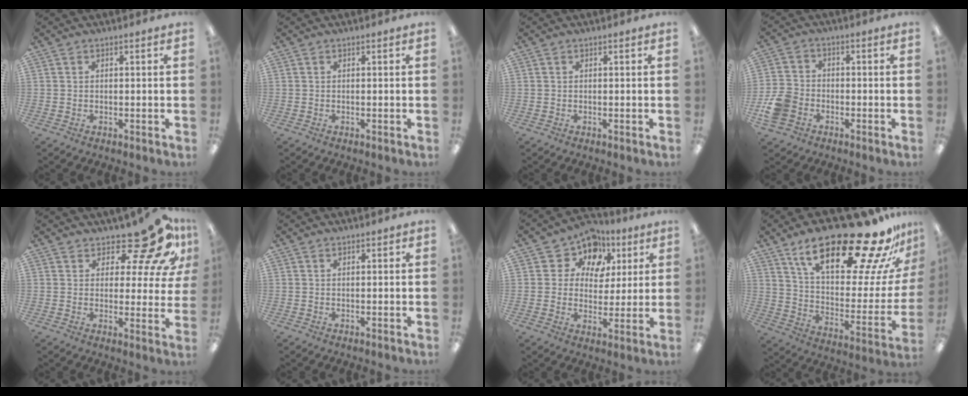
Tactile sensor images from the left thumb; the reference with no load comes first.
{"total": 0.0}
{"total": 0.0}
{"total": 7.3, "force": [-3.2, 5.5, 3.6], "torque": [-0.074, 0.015, -0.061]}
{"total": 14.8, "force": [11.2, 5.1, 8.2], "torque": [-0.110, -0.090, 0.186]}
{"total": 0.0}
{"total": 9.7, "force": [5.5, 7.5, 2.8], "torque": [-0.056, -0.036, 0.102]}
{"total": 29.0, "force": [19.9, 9.1, 19.1], "torque": [-0.289, -0.135, 0.326]}